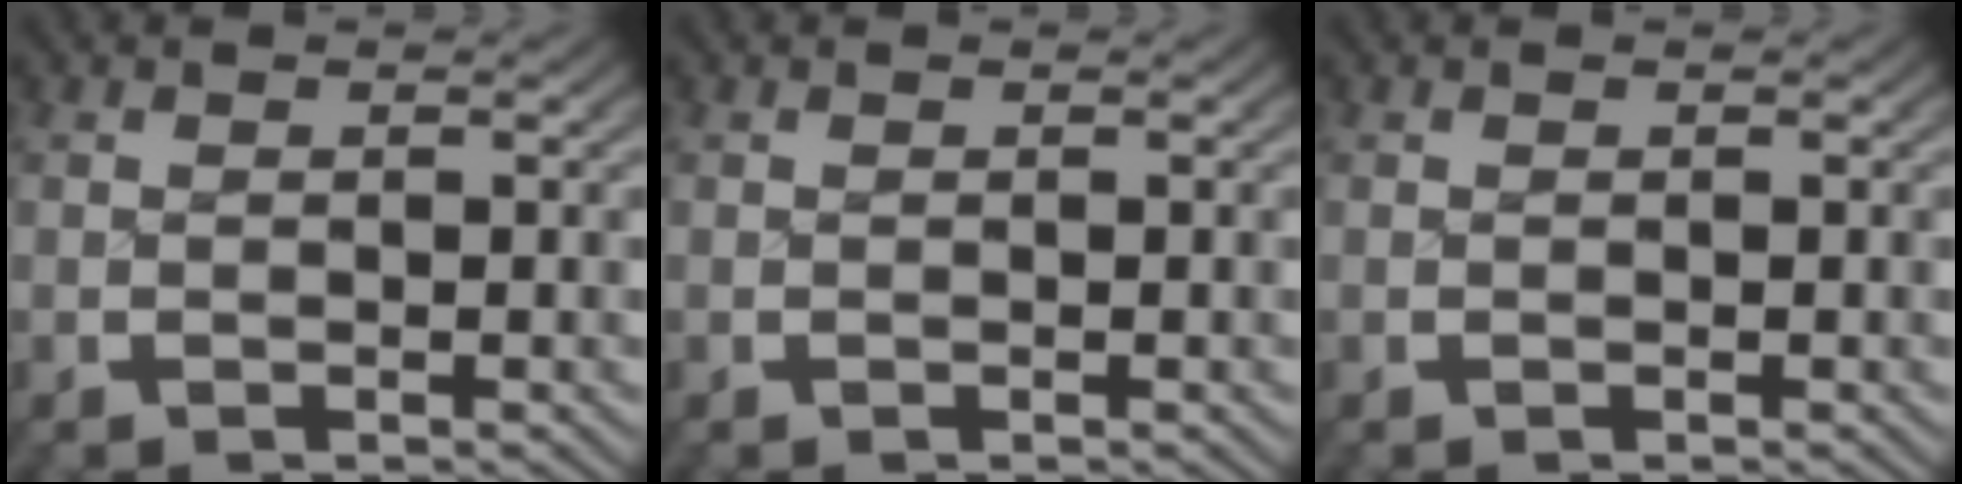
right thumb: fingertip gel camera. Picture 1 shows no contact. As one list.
[{"total": 0.0}, {"total": 0.0}]